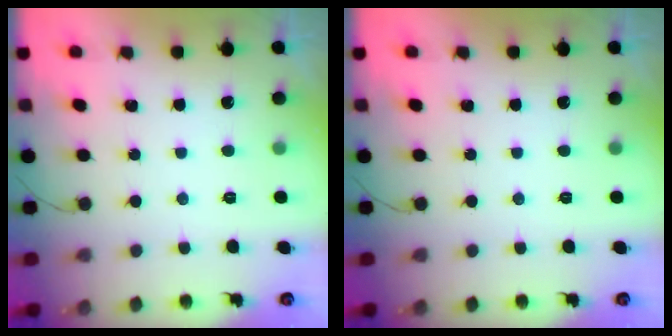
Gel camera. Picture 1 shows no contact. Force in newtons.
{"total": 0.0}